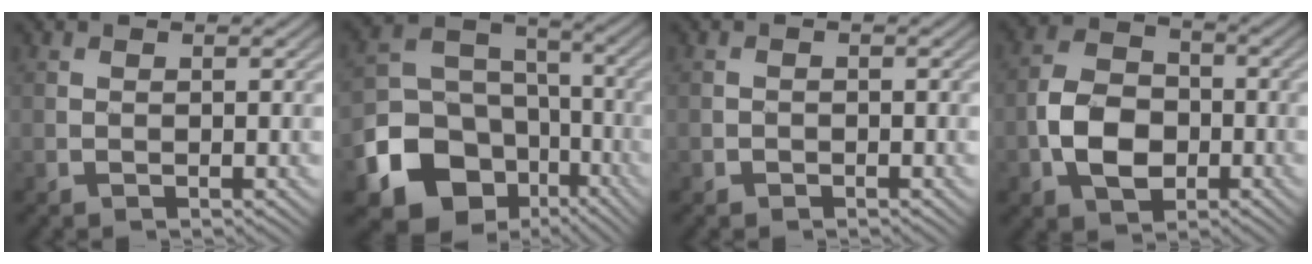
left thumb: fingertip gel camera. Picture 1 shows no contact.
{"total": 15.3, "force": [-6.9, 11.9, 6.6], "torque": [-0.177, -0.044, -0.120]}
{"total": 0.7, "force": [-0.5, 0.5, 0.0], "torque": [0.001, -0.002, -0.010]}
{"total": 7.3, "force": [-2.1, 5.3, 4.6], "torque": [-0.095, -0.002, -0.048]}